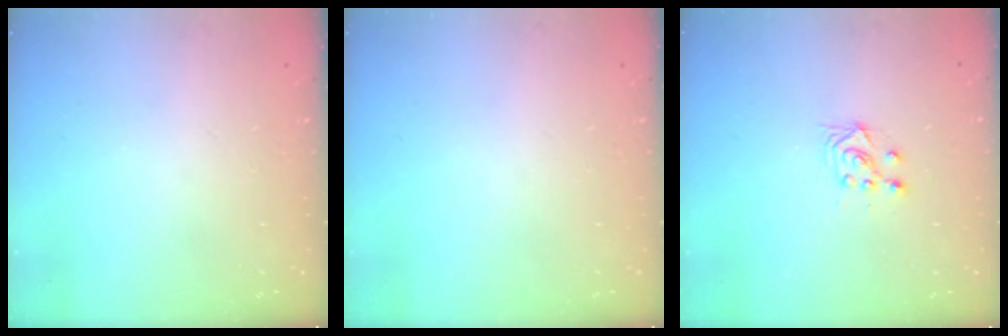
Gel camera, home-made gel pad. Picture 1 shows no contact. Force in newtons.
{"total": 0.0}
{"total": 4.0, "press": 3.8, "slide": 1.1}